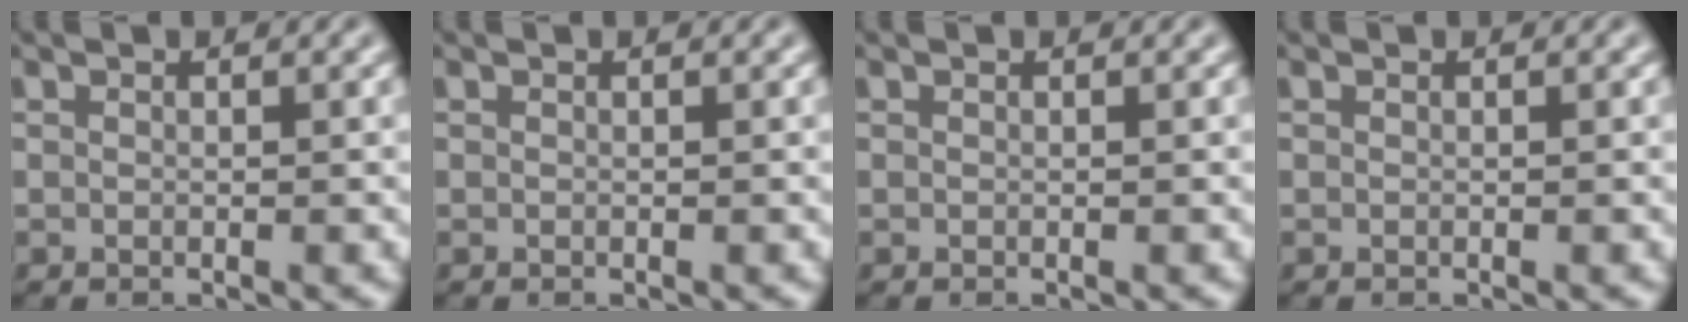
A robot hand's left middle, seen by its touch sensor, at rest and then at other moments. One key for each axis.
{"total": 0.0}
{"total": 0.0}
{"total": 0.0}